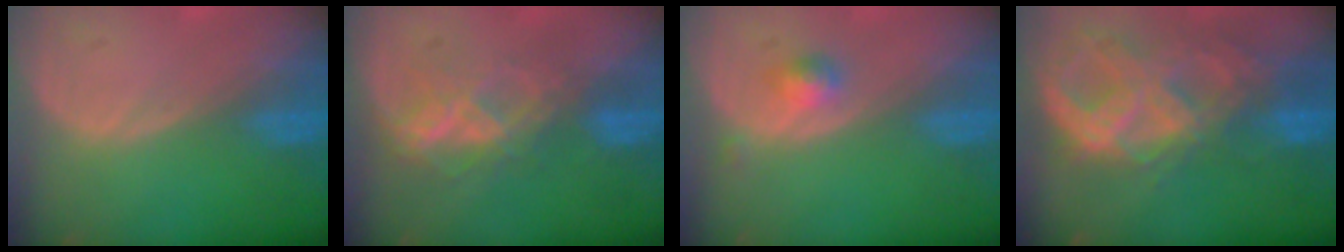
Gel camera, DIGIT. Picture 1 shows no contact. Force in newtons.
{"total": 5.8, "press": 5.6, "slide": 1.6}
{"total": 2.2, "press": 2.0, "slide": 1.0}
{"total": 10.9, "press": 9.2, "slide": 5.8}